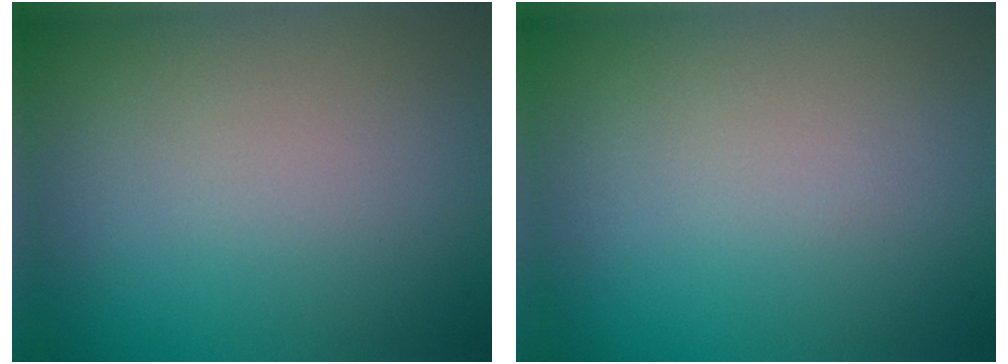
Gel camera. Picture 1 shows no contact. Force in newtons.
{"total": 0.0}